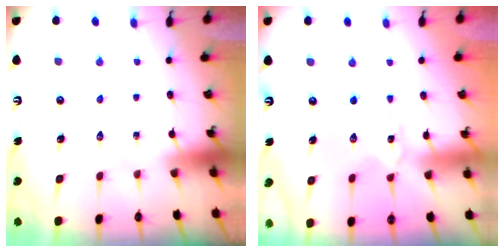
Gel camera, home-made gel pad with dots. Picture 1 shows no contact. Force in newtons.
{"total": 0.9, "press": 0.9, "slide": 0.1}